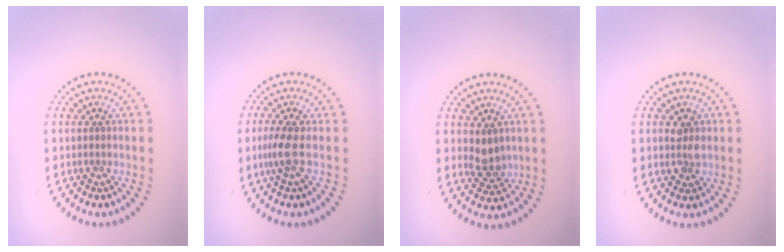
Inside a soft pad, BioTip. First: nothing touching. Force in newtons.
{"total": 1.9, "press": 1.6, "slide": 1.1}
{"total": 2.4, "press": 2.2, "slide": 0.8}
{"total": 1.7, "press": 1.7, "slide": 0.3}